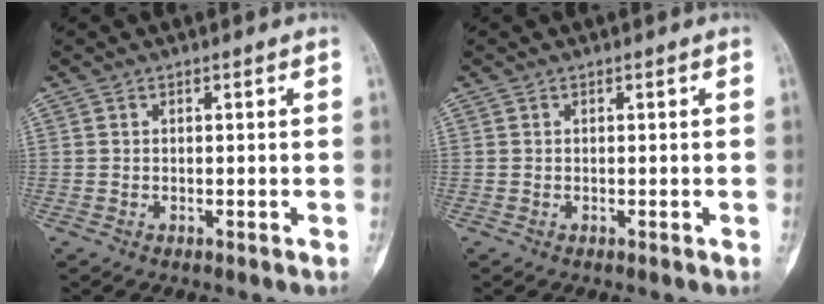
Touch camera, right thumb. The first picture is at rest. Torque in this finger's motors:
{"motor_torque": [0.00, 0.00, 0.02, -0.07, 0.00]}